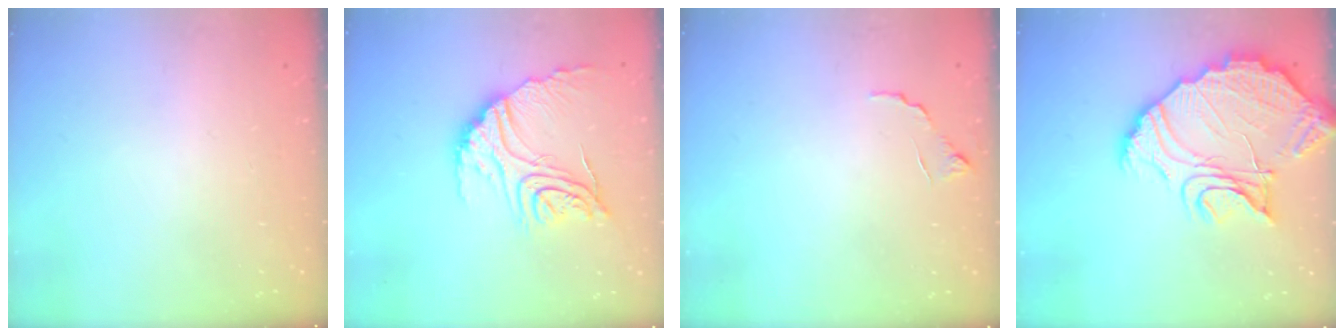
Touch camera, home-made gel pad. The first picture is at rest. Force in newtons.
{"total": 18.9, "press": 18.8, "slide": 1.8}
{"total": 6.0, "press": 6.0, "slide": 0.3}
{"total": 21.1, "press": 21.1, "slide": 1.6}